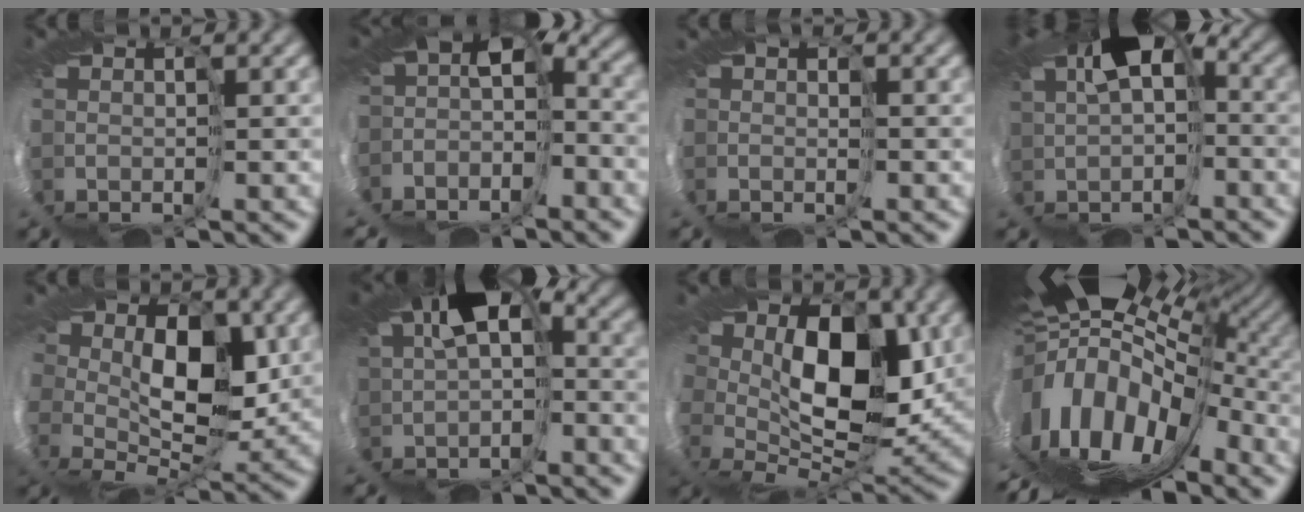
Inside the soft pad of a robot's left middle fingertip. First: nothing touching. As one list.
[{"total": 4.9, "force": [-4.0, 1.6, 2.4], "torque": [-0.061, -0.036, -0.040]}, {"total": 1.4, "force": [-1.1, 0.7, 0.4], "torque": [0.008, -0.001, -0.016]}, {"total": 5.9, "force": [2.1, 3.4, 4.4], "torque": [-0.087, -0.030, 0.060]}, {"total": 6.9, "force": [2.2, 4.3, 4.8], "torque": [-0.071, -0.009, 0.049]}, {"total": 6.2, "force": [0.9, 3.7, 4.9], "torque": [-0.109, -0.026, 0.047]}, {"total": 8.2, "force": [2.6, 4.8, 6.1], "torque": [-0.096, -0.023, 0.060]}, {"total": 12.5, "force": [-0.5, 7.6, 9.9], "torque": [-0.148, -0.014, 0.001]}]